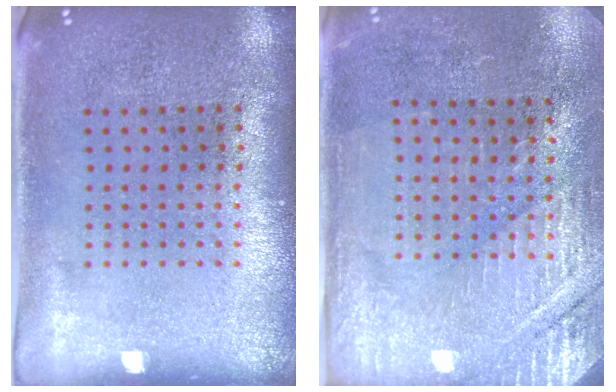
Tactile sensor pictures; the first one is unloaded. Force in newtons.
{"total": 2.9, "press": 2.9, "slide": 0.4}